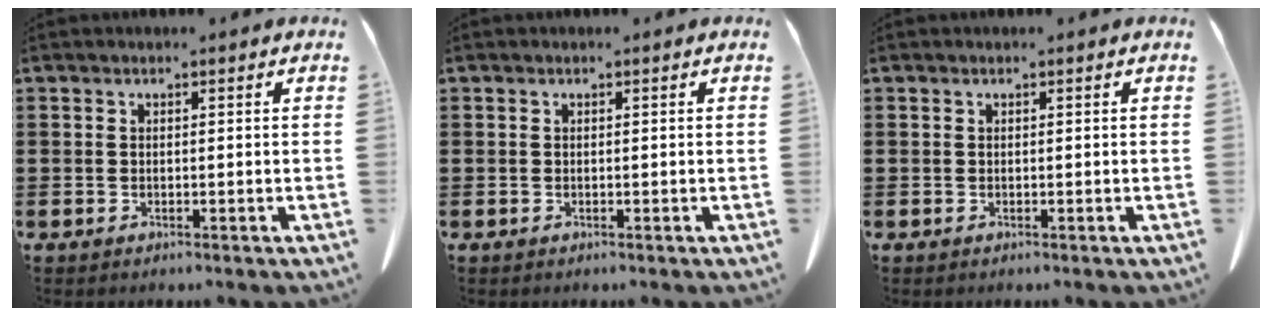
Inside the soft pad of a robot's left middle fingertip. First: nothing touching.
{"total": 0.0}
{"total": 0.0}